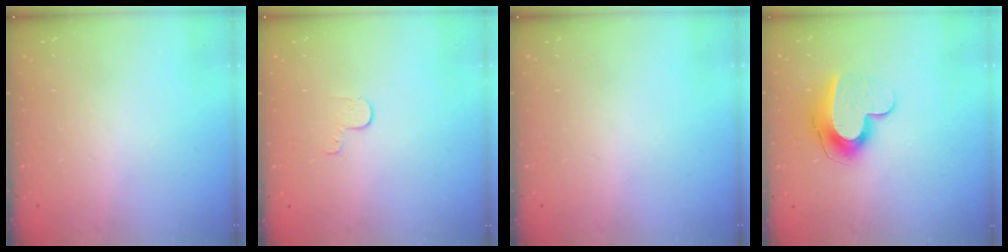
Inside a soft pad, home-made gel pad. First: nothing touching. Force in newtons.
{"total": 2.9, "press": 2.9, "slide": 0.3}
{"total": 0.0}
{"total": 11.4, "press": 11.3, "slide": 1.0}